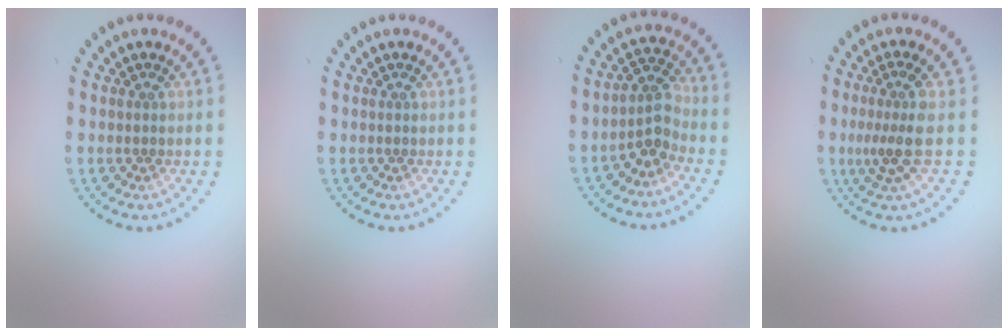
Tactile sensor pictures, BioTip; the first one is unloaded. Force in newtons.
{"total": 0.0}
{"total": 2.7, "press": 1.9, "slide": 1.8}
{"total": 3.0, "press": 2.0, "slide": 2.2}